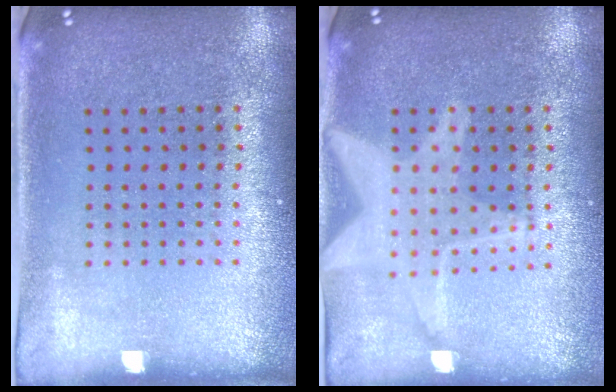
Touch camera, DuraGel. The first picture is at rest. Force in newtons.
{"total": 2.3, "press": 2.3, "slide": 0.3}